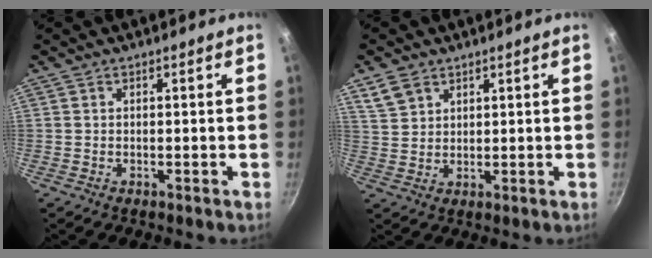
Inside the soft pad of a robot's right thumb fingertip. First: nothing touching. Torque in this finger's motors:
{"motor_torque": [-0.35, 0.51, 0.01, 0.00, -0.01]}